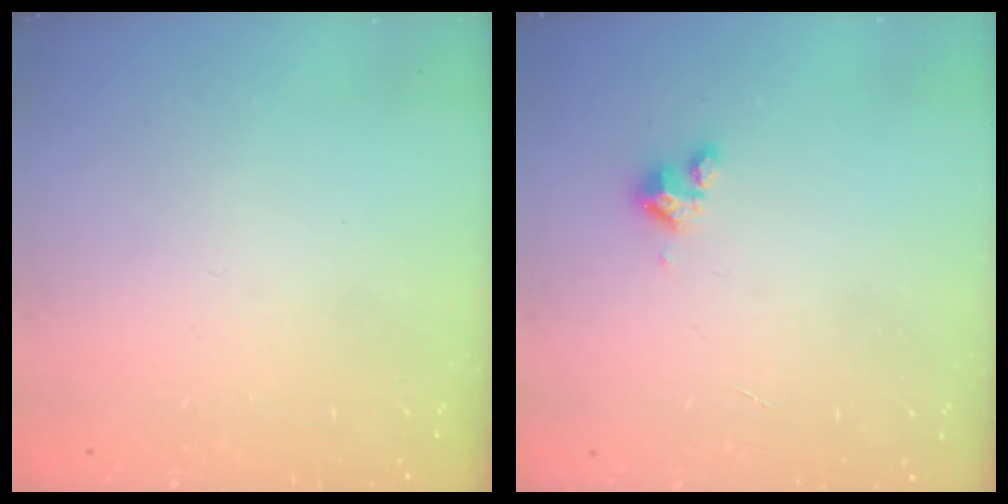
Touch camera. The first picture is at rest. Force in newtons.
{"total": 5.0, "press": 5.0, "slide": 0.4}